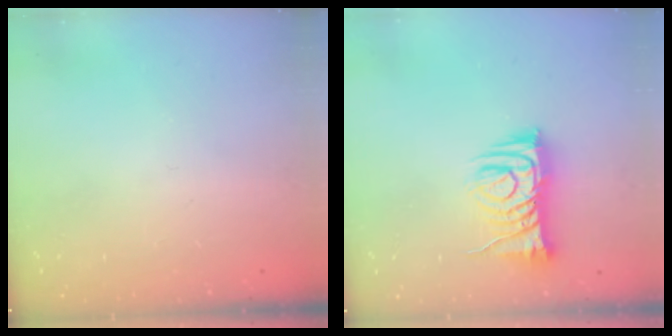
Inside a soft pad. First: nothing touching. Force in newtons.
{"total": 9.7, "press": 9.7, "slide": 0.3}